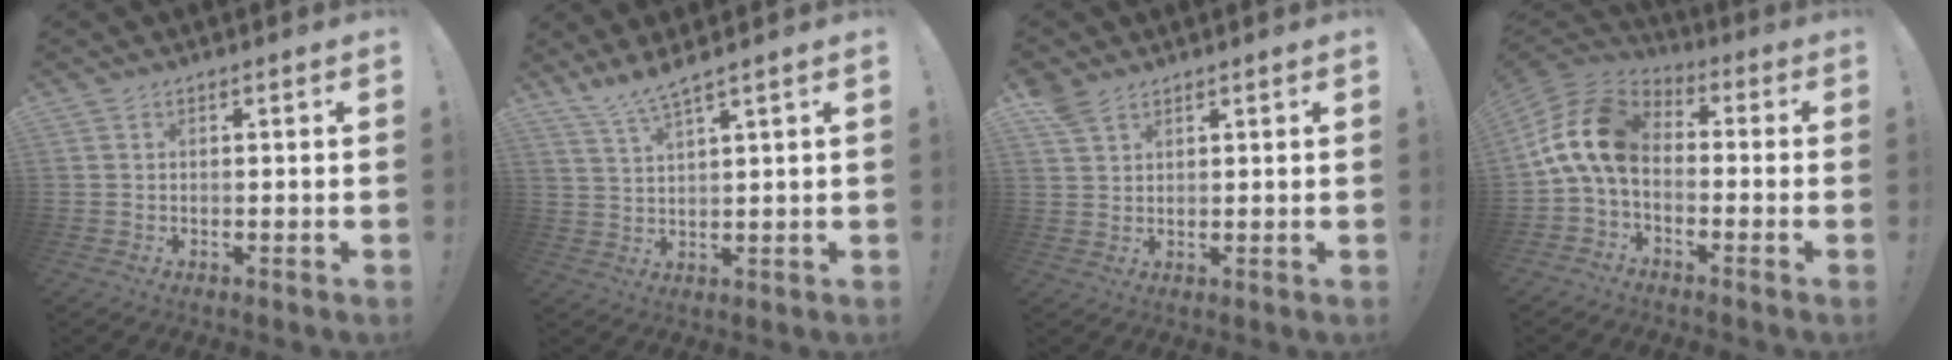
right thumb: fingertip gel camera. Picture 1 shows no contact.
{"total": 5.3, "force": [4.5, -0.4, 2.8], "torque": [-0.069, -0.020, 0.081]}
{"total": 4.6, "force": [3.2, 2.6, 2.1], "torque": [-0.035, -0.013, 0.063]}
{"total": 14.6, "force": [-0.3, 9.0, 11.4], "torque": [-0.220, 0.021, 0.005]}